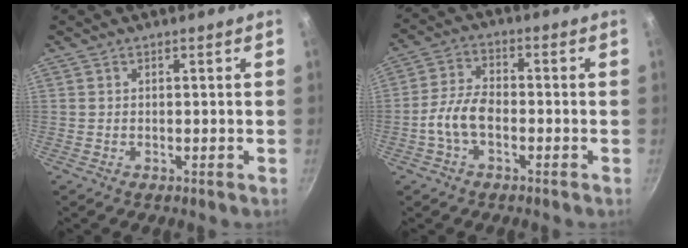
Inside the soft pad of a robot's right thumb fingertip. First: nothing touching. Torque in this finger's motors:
{"motor_torque": [0.89, 1.97, 0.99, -0.71, 0.28]}